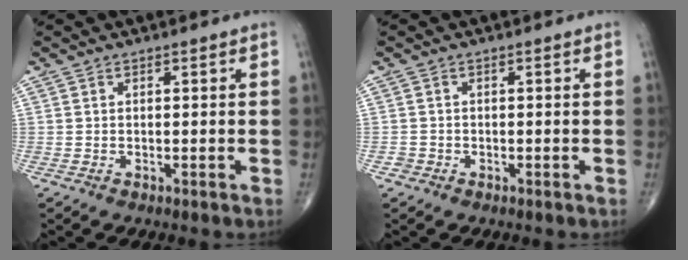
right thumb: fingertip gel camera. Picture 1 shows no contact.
{"total": 1.0, "force": [-0.6, 0.9, -0.1], "torque": [0.008, 0.005, -0.016]}